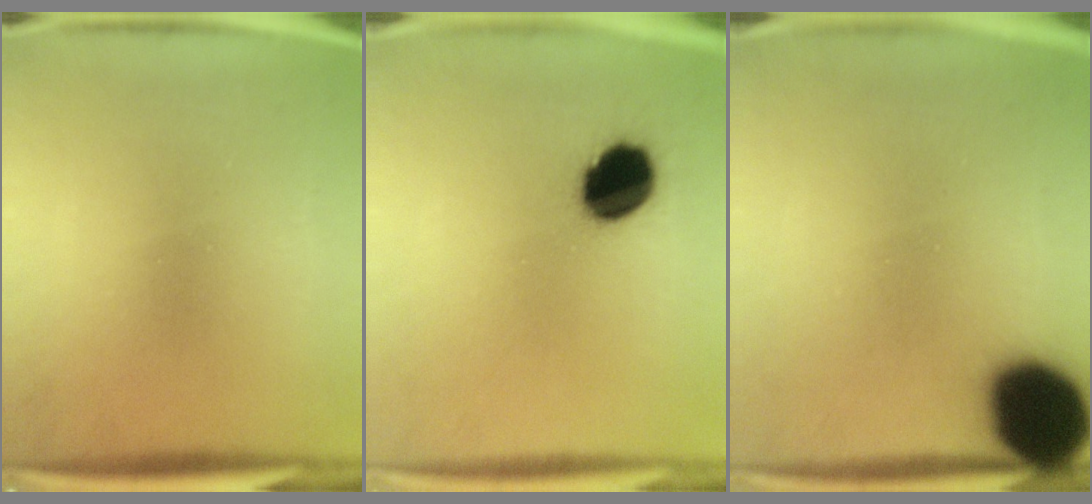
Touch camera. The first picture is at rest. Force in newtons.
{"total": 11.8}
{"total": 19.4}